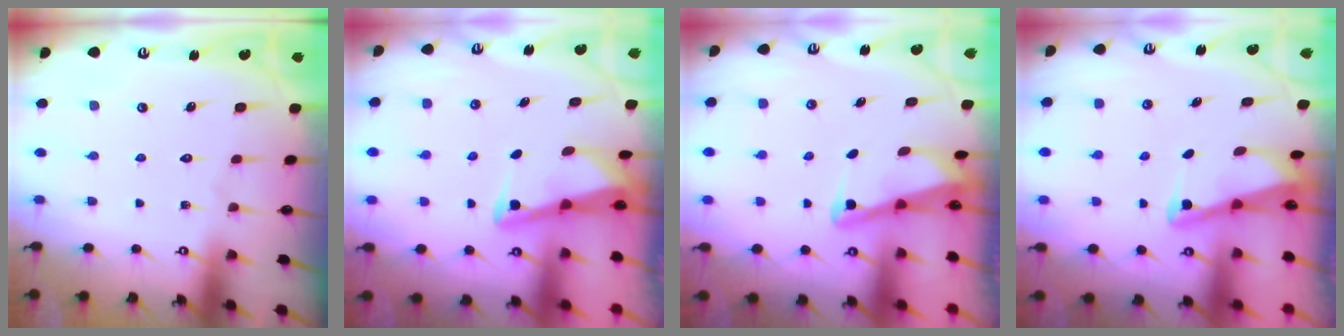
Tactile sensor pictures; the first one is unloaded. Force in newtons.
{"total": 3.0, "press": 2.9, "slide": 0.4}
{"total": 2.9, "press": 2.9, "slide": 0.4}
{"total": 2.9, "press": 2.9, "slide": 0.4}